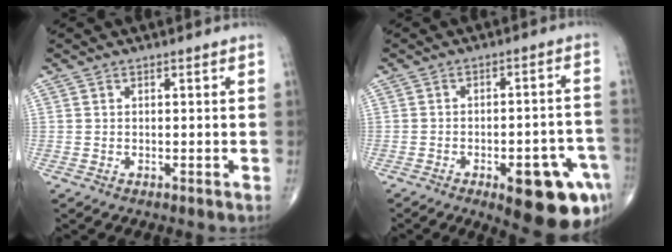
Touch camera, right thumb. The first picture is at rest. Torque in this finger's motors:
{"motor_torque": [1.94, 1.73, 0.79, -0.98, 0.30]}